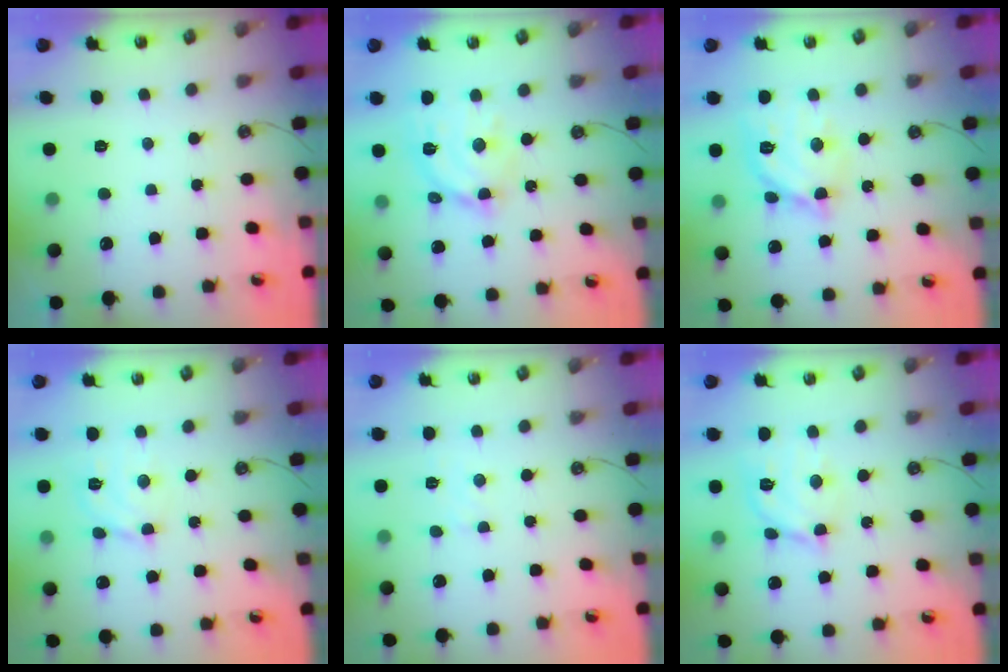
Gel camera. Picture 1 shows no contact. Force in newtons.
{"total": 12.9, "press": 12.9, "slide": 1.2}
{"total": 13.7, "press": 13.6, "slide": 1.2}
{"total": 8.3, "press": 8.3, "slide": 0.8}
{"total": 3.1, "press": 3.1, "slide": 0.5}
{"total": 13.1, "press": 13.0, "slide": 1.3}